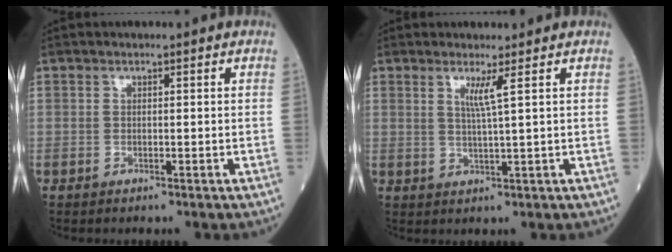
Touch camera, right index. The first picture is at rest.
{"total": 2.7, "force": [1.2, -0.9, 2.2], "torque": [-0.045, -0.009, 0.026]}